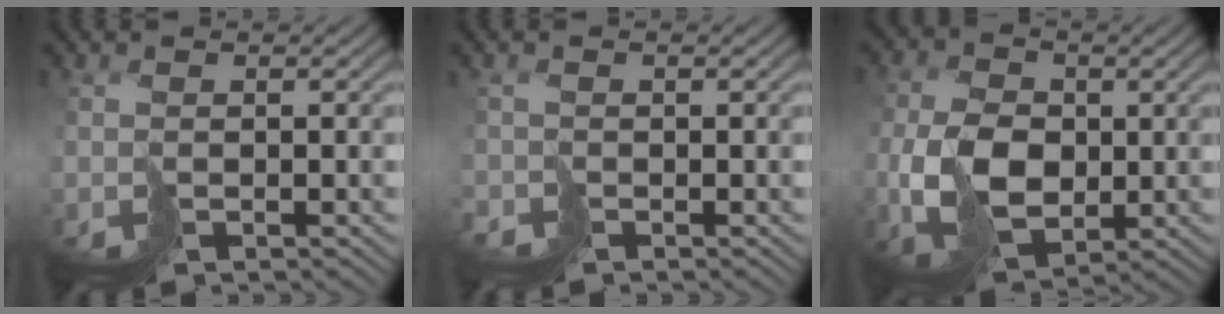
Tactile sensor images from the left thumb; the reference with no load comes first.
{"total": 1.4, "force": [-1.2, 0.1, -0.8], "torque": [0.015, -0.011, -0.027]}
{"total": 8.6, "force": [-0.9, 6.4, 5.7], "torque": [-0.152, -0.010, -0.018]}